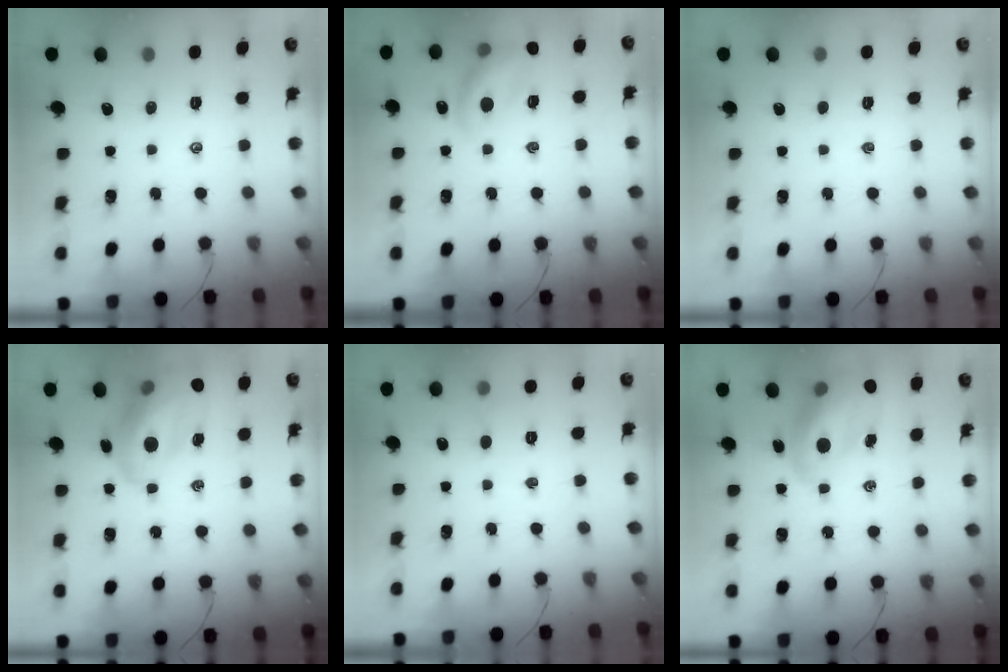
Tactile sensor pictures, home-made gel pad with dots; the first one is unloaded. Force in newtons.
{"total": 14.0, "press": 13.8, "slide": 2.7}
{"total": 0.0}
{"total": 17.0, "press": 16.4, "slide": 4.5}
{"total": 2.7, "press": 2.6, "slide": 0.9}
{"total": 13.6, "press": 13.1, "slide": 3.9}